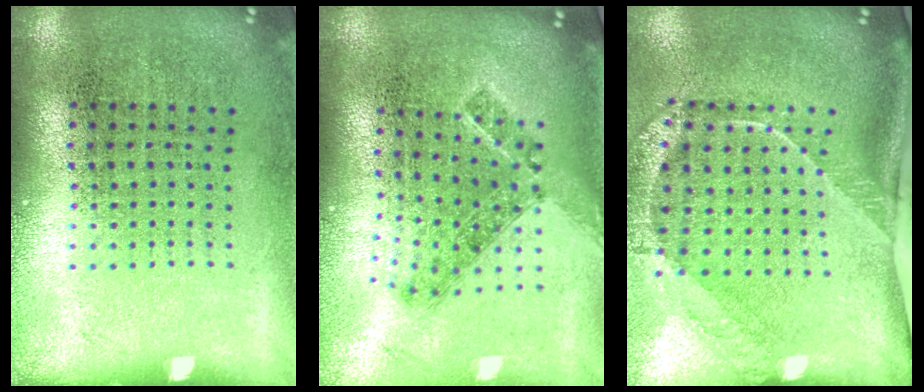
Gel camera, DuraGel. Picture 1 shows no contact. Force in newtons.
{"total": 1.1, "press": 0.9, "slide": 0.7}
{"total": 2.7, "press": 1.8, "slide": 1.9}